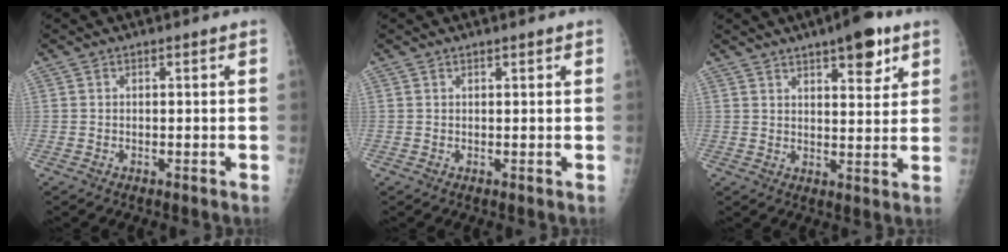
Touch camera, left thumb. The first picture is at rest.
{"total": 0.7, "force": [0.5, 0.2, 0.4], "torque": [-0.005, -0.002, 0.009]}
{"total": 8.9, "force": [5.4, 3.0, 6.4], "torque": [-0.070, -0.027, 0.076]}